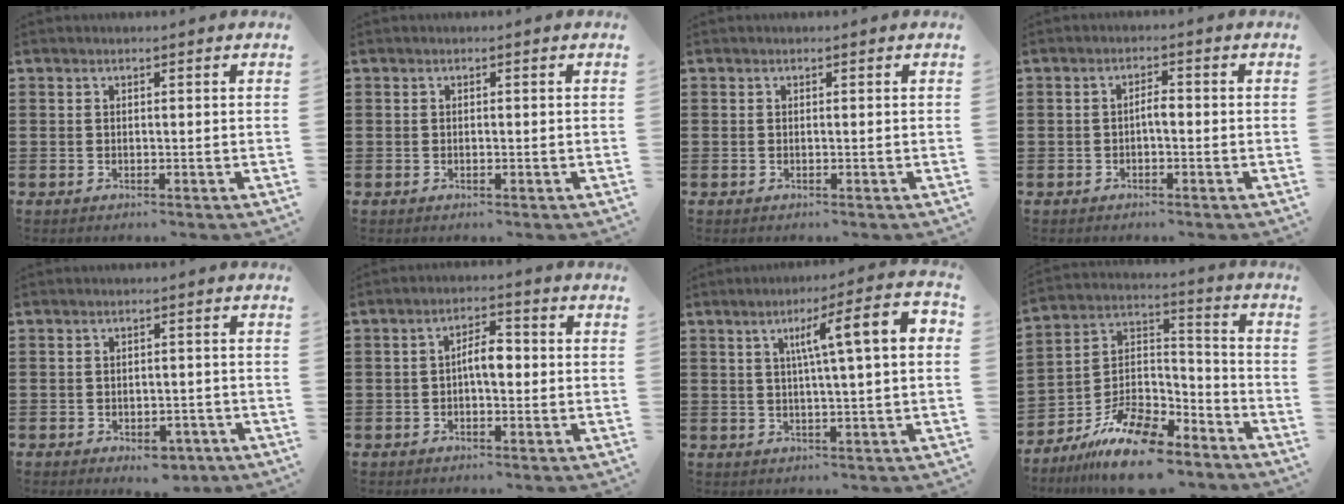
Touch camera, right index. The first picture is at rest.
{"total": 0.0}
{"total": 0.0}
{"total": 1.9, "force": [-0.5, 0.5, 1.7], "torque": [-0.033, 0.004, -0.012]}
{"total": 2.8, "force": [-2.1, 1.5, 1.1], "torque": [-0.021, 0.006, -0.041]}
{"total": 4.1, "force": [-0.3, 1.6, 3.8], "torque": [-0.071, 0.010, -0.008]}
{"total": 8.5, "force": [1.6, 0.4, 8.3], "torque": [-0.144, -0.005, 0.015]}
{"total": 12.9, "force": [-9.8, 5.1, 6.6], "torque": [-0.128, 0.041, -0.183]}